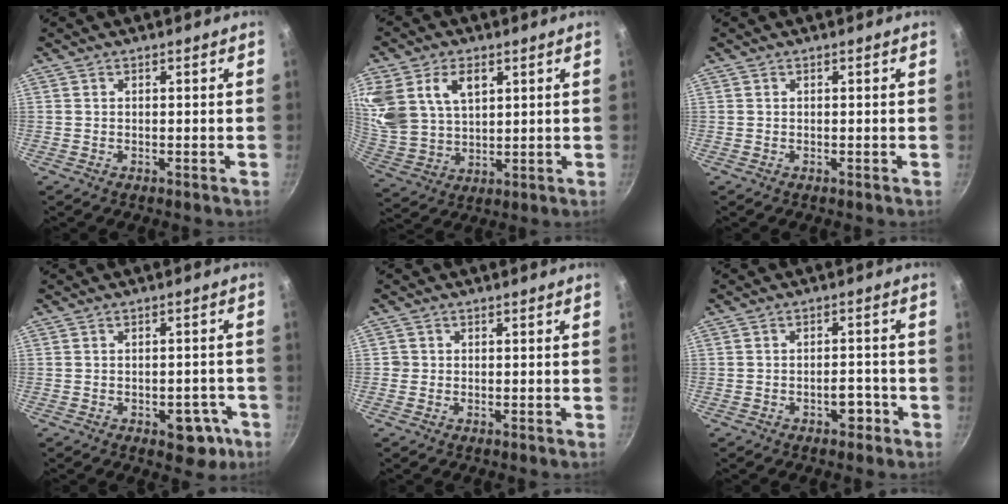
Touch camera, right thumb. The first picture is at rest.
{"total": 17.6, "force": [6.6, 11.6, 11.4], "torque": [-0.254, -0.001, 0.137]}
{"total": 0.0}
{"total": 8.3, "force": [-4.2, 4.4, 5.7], "torque": [-0.043, 0.038, -0.047]}
{"total": 1.1, "force": [-0.1, 1.1, 0.1], "torque": [0.005, 0.004, -0.002]}
{"total": 3.6, "force": [-1.9, 2.1, 2.3], "torque": [-0.018, 0.020, -0.027]}